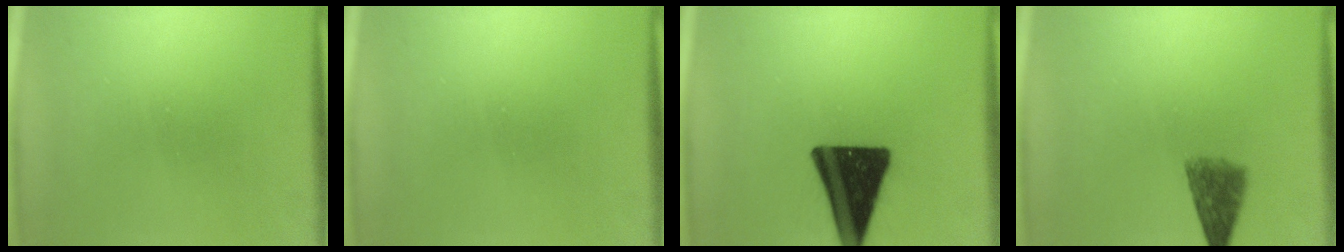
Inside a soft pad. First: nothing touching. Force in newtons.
{"total": 0.0}
{"total": 16.9}
{"total": 5.1}